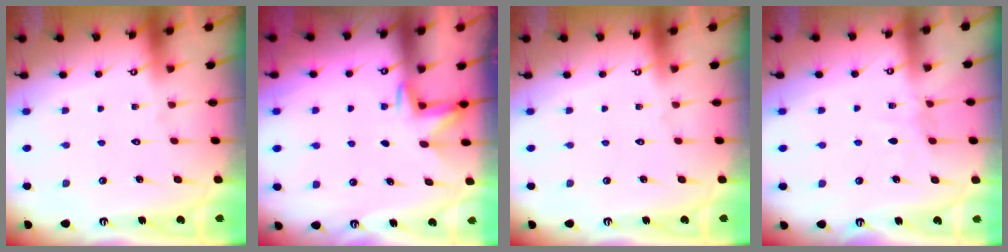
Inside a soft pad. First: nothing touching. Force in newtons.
{"total": 2.5, "press": 2.4, "slide": 0.7}
{"total": 0.0}
{"total": 3.8, "press": 3.8, "slide": 0.5}